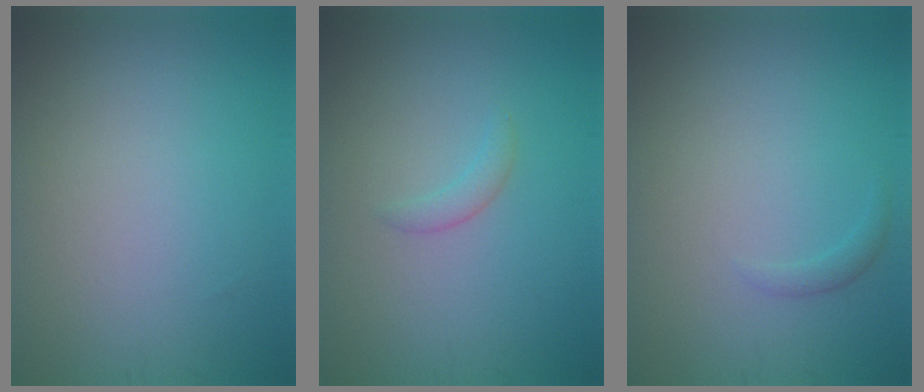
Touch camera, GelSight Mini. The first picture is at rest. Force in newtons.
{"total": 1.1, "press": 1.1, "slide": 0.1}
{"total": 0.7, "press": 0.7, "slide": 0.1}